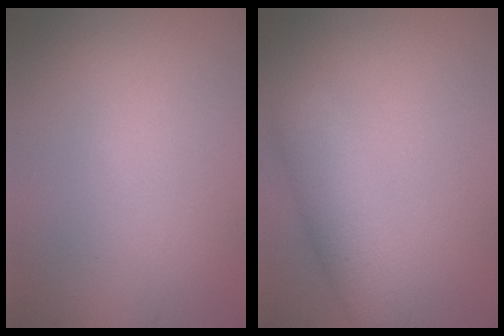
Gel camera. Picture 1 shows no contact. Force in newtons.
{"total": 4.0, "press": 4.0, "slide": 0.1}